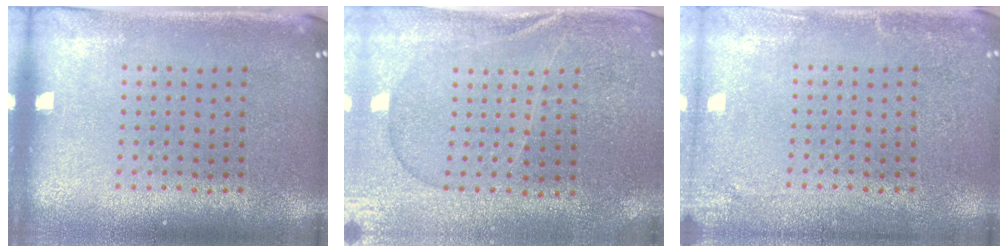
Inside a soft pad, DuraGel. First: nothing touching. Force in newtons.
{"total": 0.8, "press": 0.6, "slide": 0.5}
{"total": 2.1, "press": 2.1, "slide": 0.2}